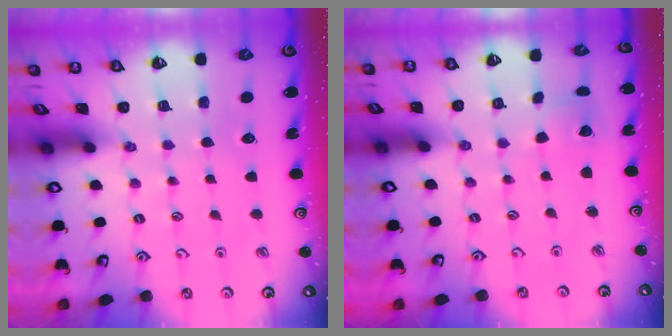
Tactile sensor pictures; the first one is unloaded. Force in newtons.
{"total": 2.6, "press": 2.6, "slide": 0.3}